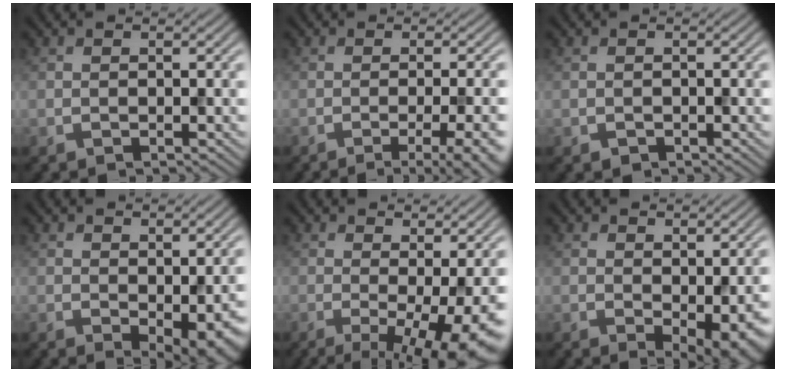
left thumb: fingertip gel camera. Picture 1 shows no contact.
{"total": 8.7, "force": [-3.3, 2.4, 7.7], "torque": [-0.077, 0.010, -0.038]}
{"total": 0.5, "force": [-0.3, 0.5, 0.1], "torque": [0.000, -0.005, -0.005]}
{"total": 5.4, "force": [-1.3, 2.4, 4.7], "torque": [-0.063, -0.016, -0.004]}
{"total": 9.3, "force": [-1.9, 2.3, 8.8], "torque": [-0.120, -0.008, -0.020]}
{"total": 5.2, "force": [-0.7, 2.2, 4.7], "torque": [-0.066, -0.014, 0.003]}